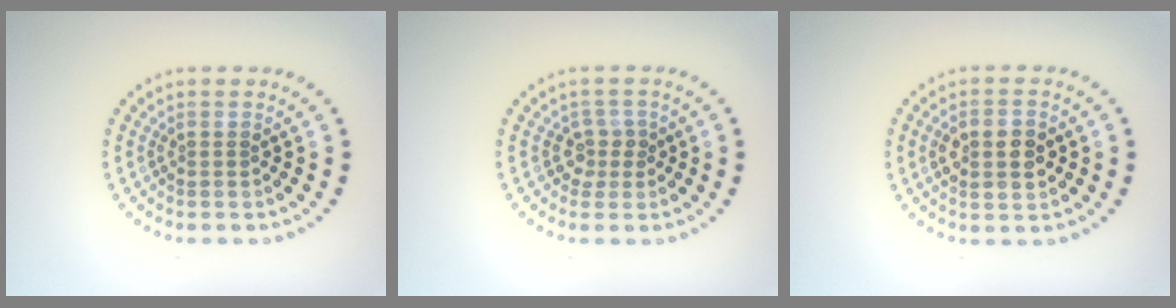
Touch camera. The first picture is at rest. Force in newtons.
{"total": 1.7, "press": 1.3, "slide": 1.0}
{"total": 3.7, "press": 3.7, "slide": 0.1}